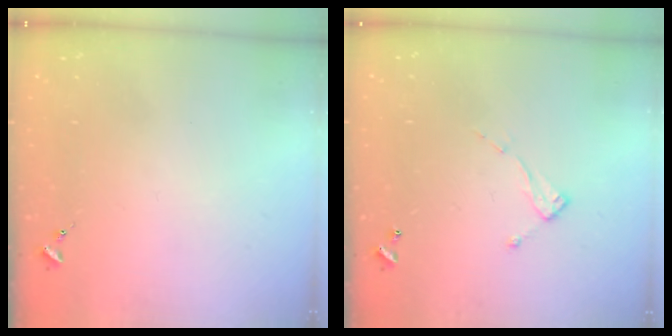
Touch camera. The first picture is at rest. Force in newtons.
{"total": 6.9, "press": 6.9, "slide": 0.4}